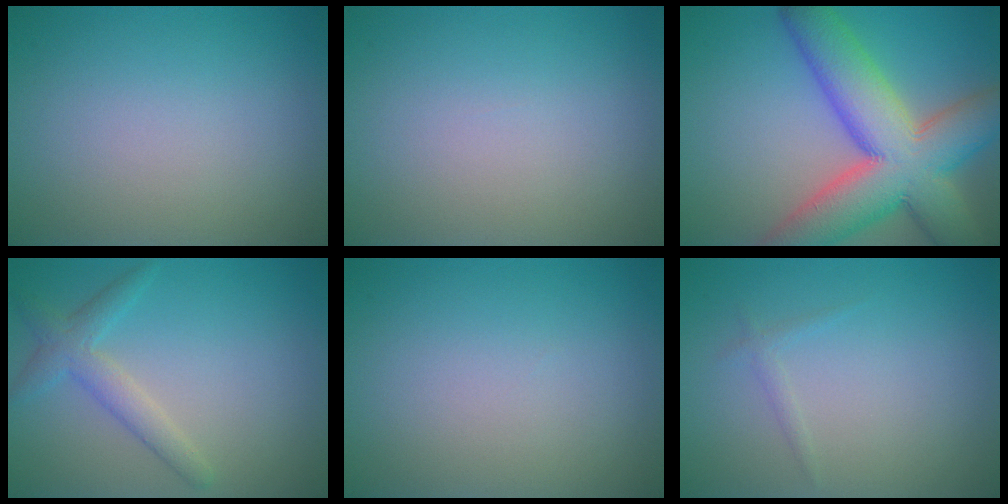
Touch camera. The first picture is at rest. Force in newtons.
{"total": 0.0}
{"total": 11.6, "press": 11.6, "slide": 0.8}
{"total": 2.7, "press": 2.7, "slide": 0.1}
{"total": 0.0}
{"total": 0.8, "press": 0.8, "slide": 0.1}